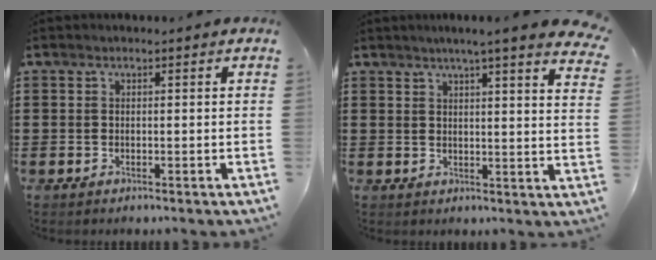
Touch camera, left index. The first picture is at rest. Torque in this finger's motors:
{"motor_torque": [2.14, 0.00, 0.33, 0.00]}